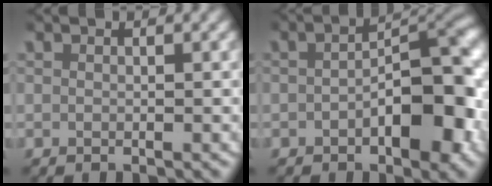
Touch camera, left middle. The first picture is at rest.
{"total": 7.7, "force": [-1.6, 3.3, 6.7], "torque": [-0.085, 0.008, -0.022]}